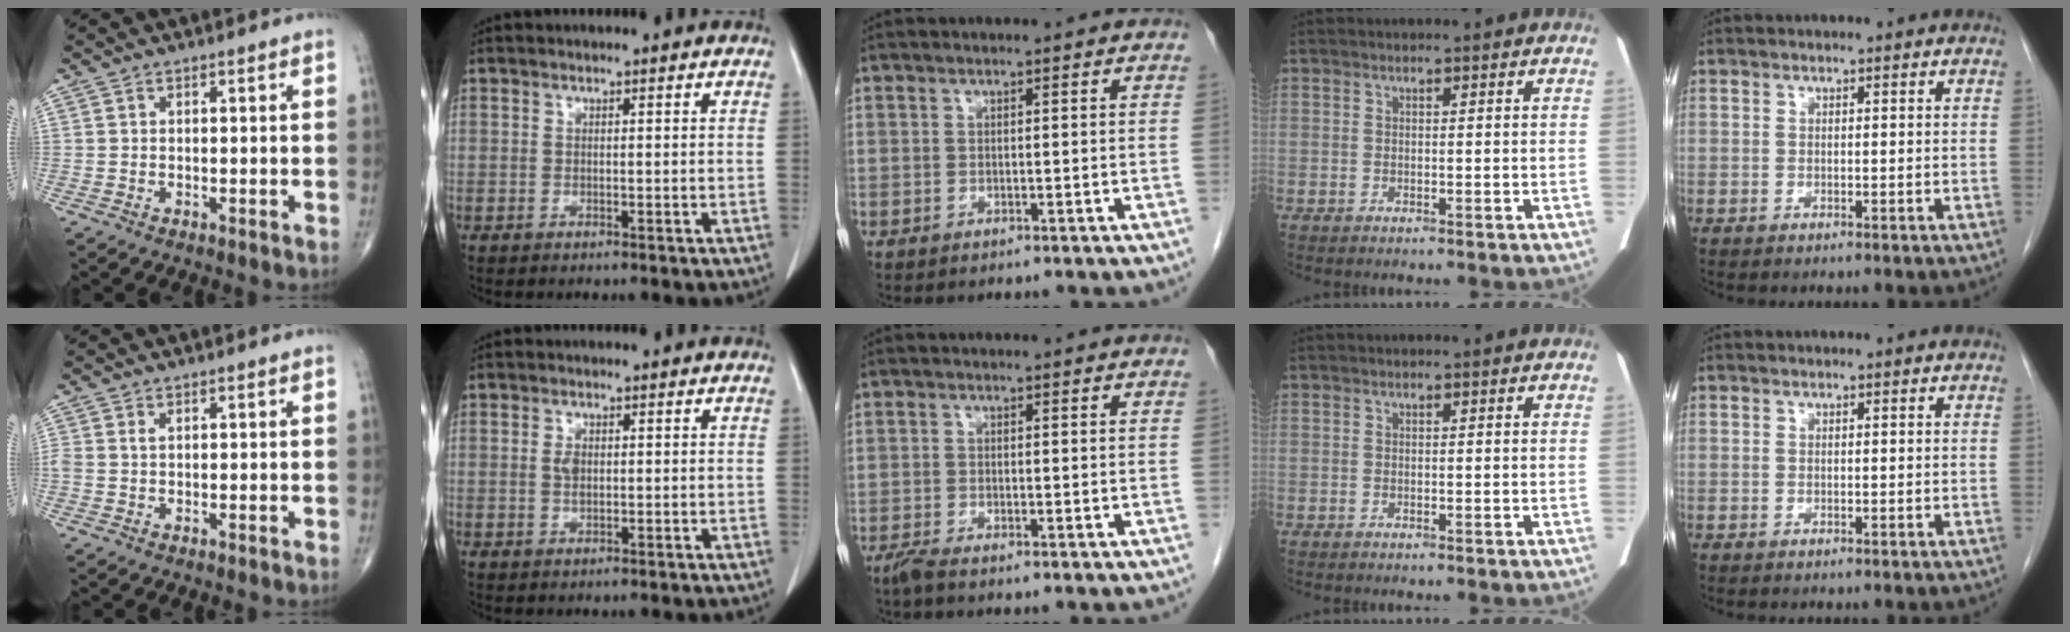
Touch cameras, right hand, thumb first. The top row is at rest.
{"thumb": {"total": 1.1, "force": [0.3, 0.7, 0.8], "torque": [-0.023, 0.008, 0.010]}, "index": {"total": 1.7, "force": [0.2, 0.9, 1.5], "torque": [-0.027, 0.000, 0.003]}, "middle": {"total": 1.4, "force": [-1.2, -0.1, 0.8], "torque": [-0.025, -0.006, -0.027]}}